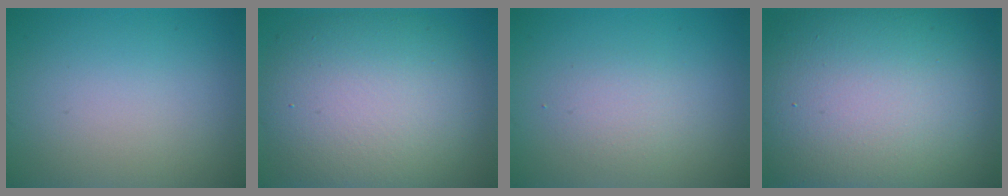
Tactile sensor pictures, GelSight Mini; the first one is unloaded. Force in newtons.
{"total": 10.5, "press": 10.5, "slide": 0.9}
{"total": 1.9, "press": 1.9, "slide": 0.1}
{"total": 17.8, "press": 17.8, "slide": 1.3}